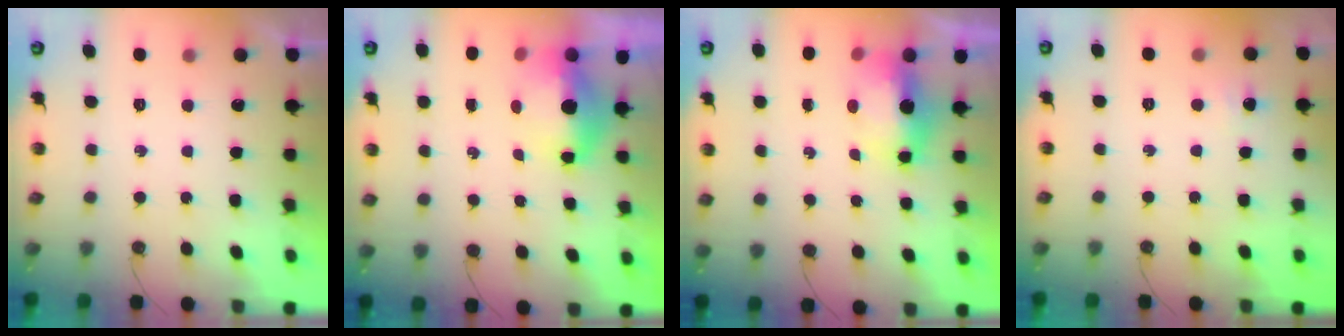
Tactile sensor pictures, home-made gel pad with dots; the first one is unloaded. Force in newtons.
{"total": 12.5, "press": 7.8, "slide": 9.7}
{"total": 8.3, "press": 7.1, "slide": 4.2}
{"total": 4.5, "press": 4.4, "slide": 0.9}